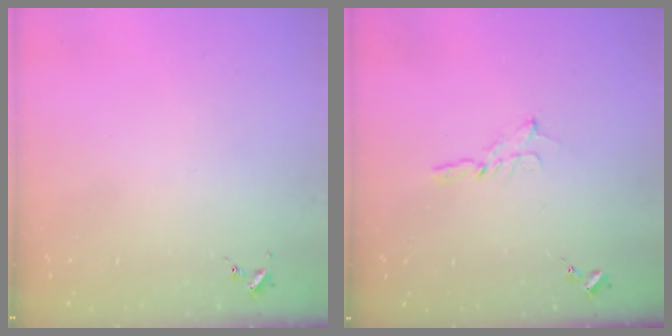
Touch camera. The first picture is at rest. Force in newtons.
{"total": 2.0, "press": 2.0, "slide": 0.2}